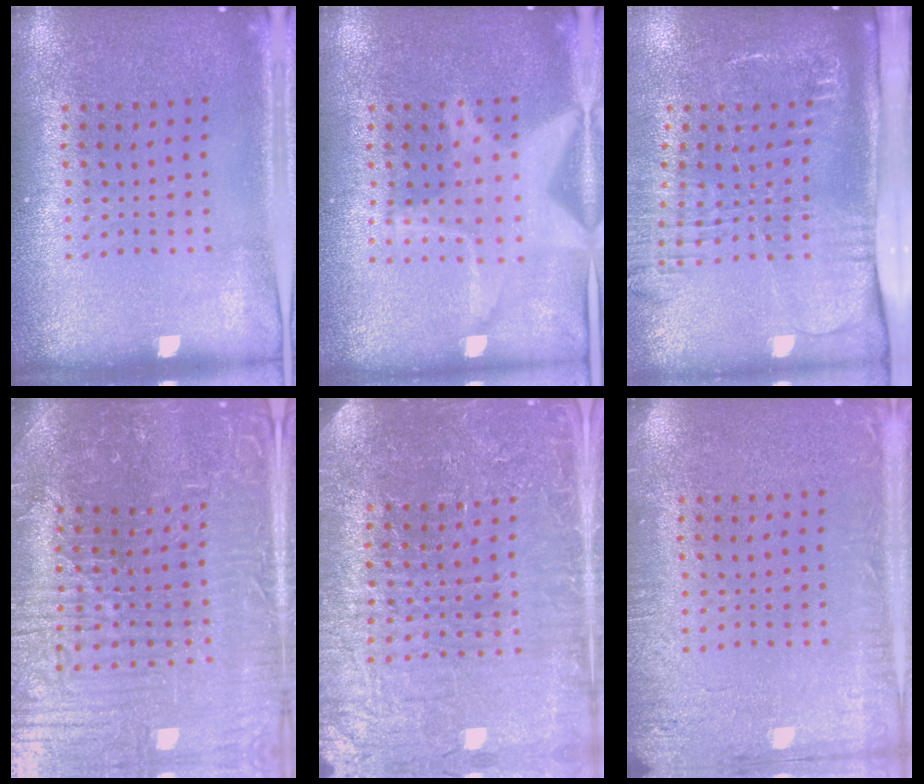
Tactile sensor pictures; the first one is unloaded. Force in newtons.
{"total": 2.9, "press": 2.9, "slide": 0.2}
{"total": 2.8, "press": 2.1, "slide": 1.8}
{"total": 5.1, "press": 5.0, "slide": 1.3}
{"total": 5.1, "press": 4.6, "slide": 2.0}
{"total": 2.9, "press": 2.8, "slide": 0.4}